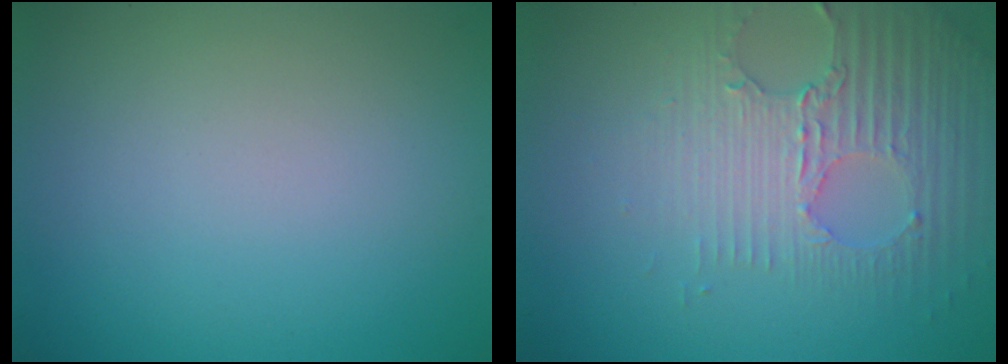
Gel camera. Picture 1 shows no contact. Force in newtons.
{"total": 3.5, "press": 3.4, "slide": 0.8}